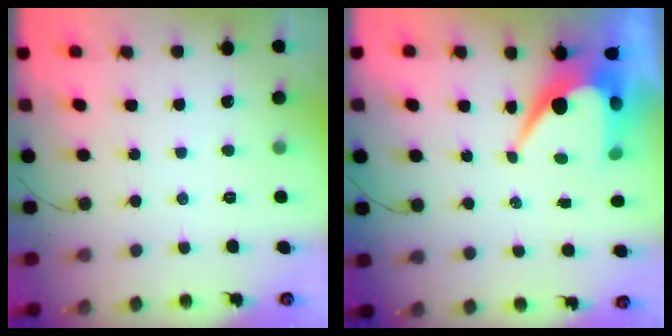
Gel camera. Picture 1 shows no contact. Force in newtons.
{"total": 10.2, "press": 10.1, "slide": 0.9}